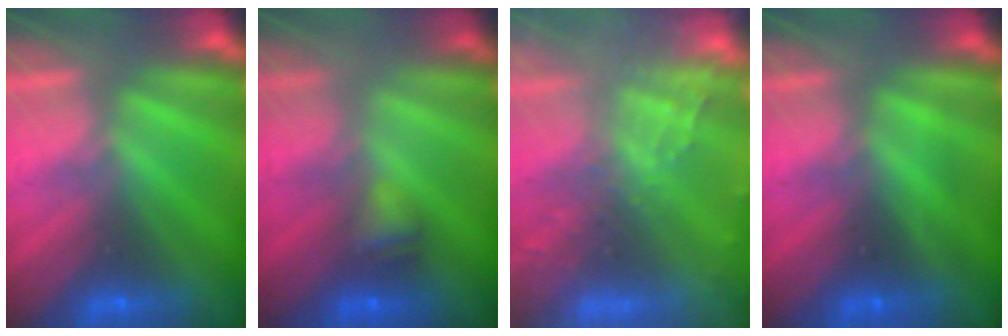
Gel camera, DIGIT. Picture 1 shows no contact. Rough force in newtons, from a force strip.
{"total": 2.4}
{"total": 5.8}
{"total": 1.7}